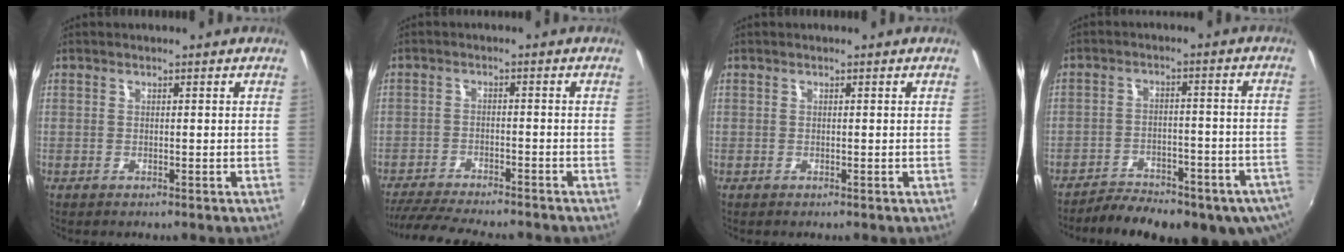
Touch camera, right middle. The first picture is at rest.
{"total": 12.2, "force": [-11.0, 1.6, 5.1], "torque": [-0.117, -0.021, -0.175]}
{"total": 0.0}
{"total": 18.4, "force": [-13.6, 6.9, 10.3], "torque": [-0.184, -0.036, -0.174]}